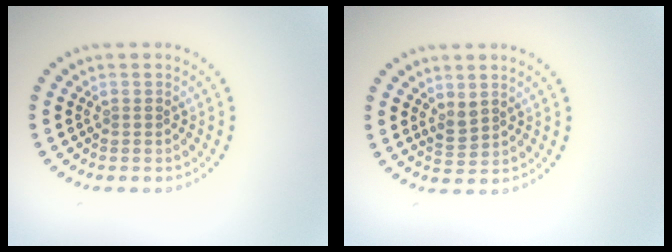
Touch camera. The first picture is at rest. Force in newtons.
{"total": 1.3, "press": 1.3, "slide": 0.5}